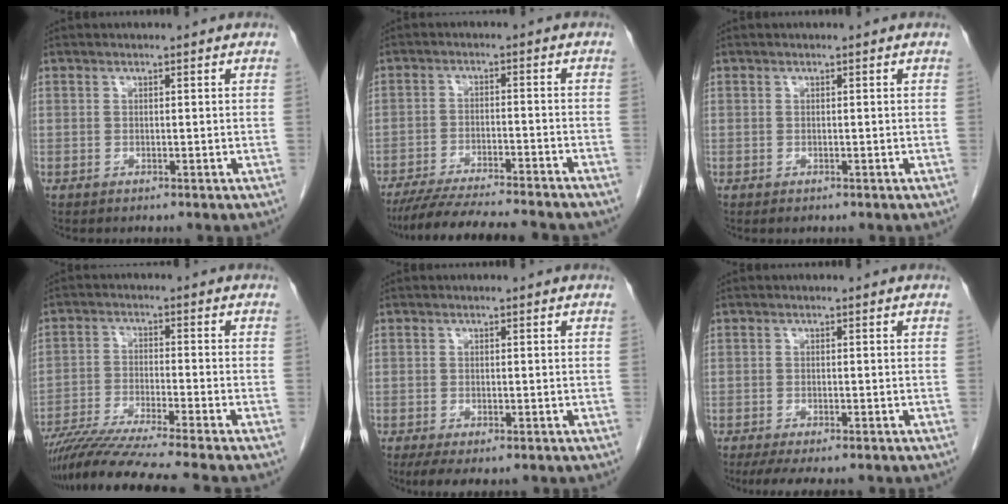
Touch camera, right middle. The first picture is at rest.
{"total": 17.0, "force": [-15.1, 1.5, 7.7], "torque": [-0.128, -0.025, -0.217]}
{"total": 0.6, "force": [-0.4, 0.3, 0.2], "torque": [-0.004, 0.000, -0.004]}
{"total": 13.8, "force": [-11.9, -1.8, 6.8], "torque": [-0.104, -0.031, -0.194]}
{"total": 4.8, "force": [-3.2, 1.8, 3.1], "torque": [-0.049, -0.011, -0.049]}
{"total": 7.5, "force": [-6.0, 1.9, 4.0], "torque": [-0.053, -0.009, -0.089]}